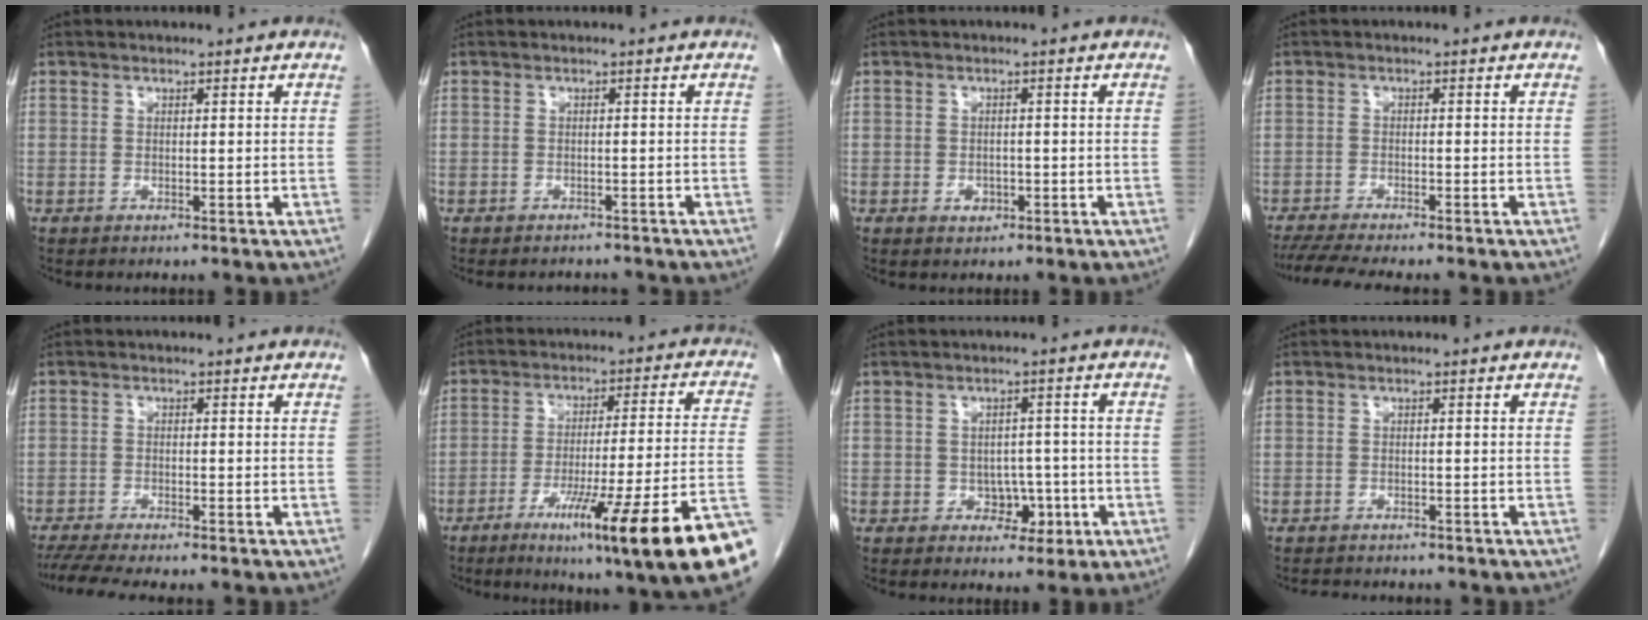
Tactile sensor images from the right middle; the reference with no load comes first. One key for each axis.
{"total": 3.6, "fx": -3.4, "fy": 1.1, "fz": 0.5, "tx": -0.004, "ty": -0.004, "tz": -0.042}
{"total": 1.6, "fx": -0.7, "fy": 1.2, "fz": 0.9, "tx": -0.016, "ty": 0.001, "tz": -0.004}
{"total": 8.4, "fx": -7.2, "fy": 0.5, "fz": 4.3, "tx": -0.065, "ty": -0.016, "tz": -0.112}
{"total": 7.5, "fx": -6.4, "fy": 0.2, "fz": 3.8, "tx": -0.060, "ty": -0.016, "tz": -0.103}
{"total": 21.4, "fx": -11.4, "fy": -0.1, "fz": 18.1, "tx": -0.197, "ty": -0.025, "tz": -0.174}
{"total": 3.9, "fx": -1.4, "fy": 2.8, "fz": 2.3, "tx": -0.023, "ty": 0.008, "tz": -0.012}
{"total": 5.0, "fx": -4.5, "fy": 1.4, "fz": 1.6, "tx": -0.026, "ty": -0.007, "tz": -0.059}